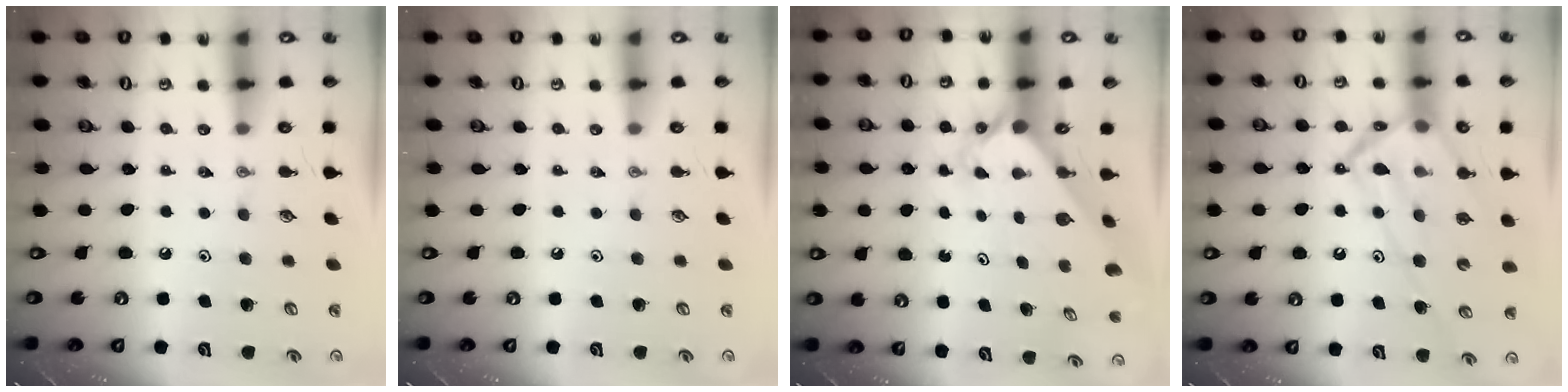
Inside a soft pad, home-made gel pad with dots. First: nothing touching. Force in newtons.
{"total": 0.0}
{"total": 2.6, "press": 2.6, "slide": 0.2}
{"total": 17.9, "press": 17.8, "slide": 1.5}